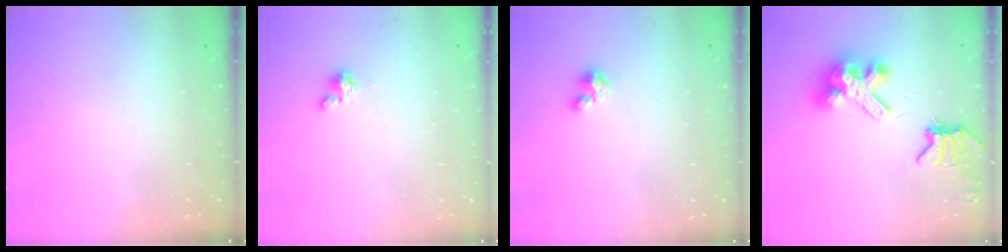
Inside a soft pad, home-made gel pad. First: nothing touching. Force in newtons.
{"total": 2.7, "press": 2.6, "slide": 0.4}
{"total": 2.5, "press": 2.5, "slide": 0.3}
{"total": 9.1, "press": 9.0, "slide": 1.3}